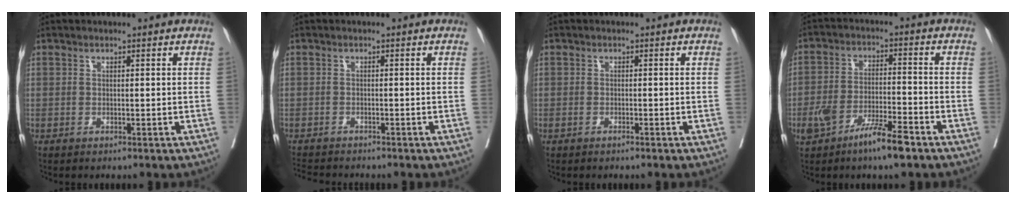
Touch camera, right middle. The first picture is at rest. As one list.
[{"total": 4.9, "force": [-4.7, 0.8, 1.4], "torque": [-0.018, -0.011, -0.076]}, {"total": 0.7, "force": [-0.5, 0.1, 0.5], "torque": [-0.014, -0.002, -0.008]}, {"total": 7.8, "force": [-5.0, 1.2, 5.9], "torque": [-0.117, 0.001, -0.087]}]